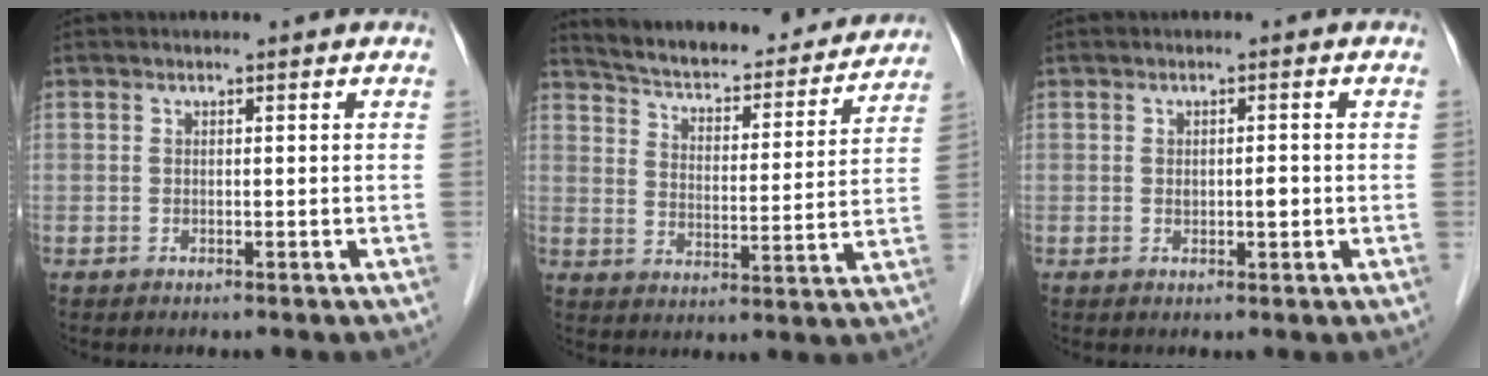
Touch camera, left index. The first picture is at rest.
{"total": 21.8, "force": [20.2, 4.9, 6.7], "torque": [-0.100, -0.010, 0.268]}
{"total": 1.6, "force": [-0.1, 0.7, 1.5], "torque": [-0.024, 0.000, 0.000]}